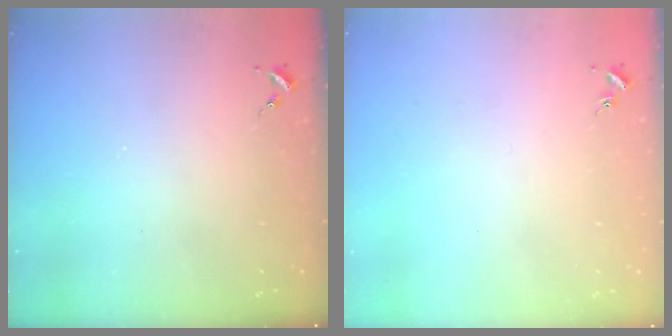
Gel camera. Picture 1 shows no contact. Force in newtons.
{"total": 0.9, "press": 0.8, "slide": 0.2}